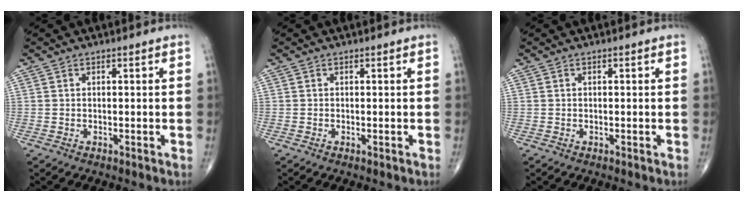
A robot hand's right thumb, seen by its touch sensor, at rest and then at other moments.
{"total": 0.0}
{"total": 0.0}